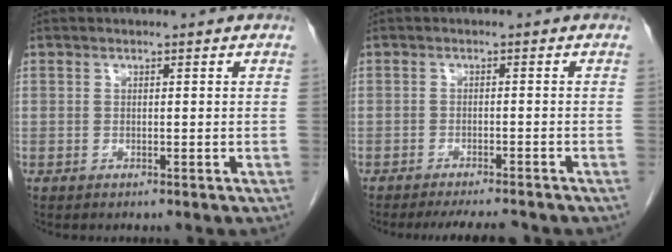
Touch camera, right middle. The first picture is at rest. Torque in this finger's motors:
{"motor_torque": [0.06, -0.02, 0.06, 0.02]}